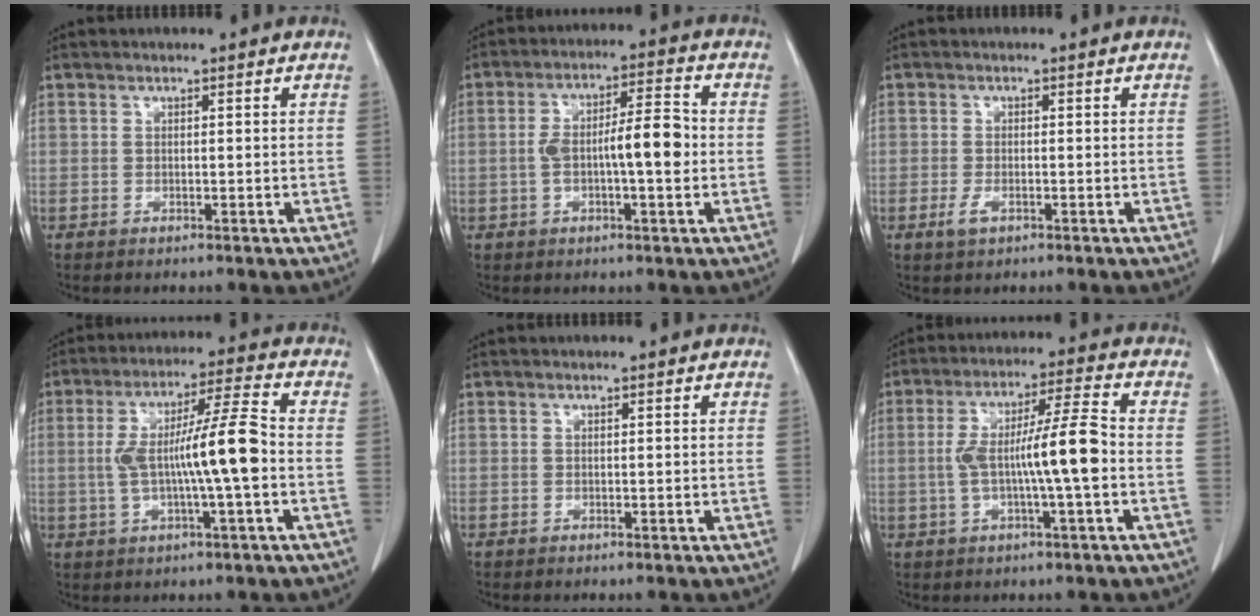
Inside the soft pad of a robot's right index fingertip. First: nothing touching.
{"total": 8.8, "force": [-0.9, 1.9, 8.5], "torque": [-0.155, 0.020, -0.013]}
{"total": 2.0, "force": [-0.9, 0.9, 1.6], "torque": [-0.034, -0.001, -0.011]}
{"total": 11.5, "force": [-1.0, 0.3, 11.5], "torque": [-0.212, 0.017, -0.018]}
{"total": 0.0}
{"total": 10.2, "force": [-1.2, 0.2, 10.1], "torque": [-0.189, 0.019, -0.022]}